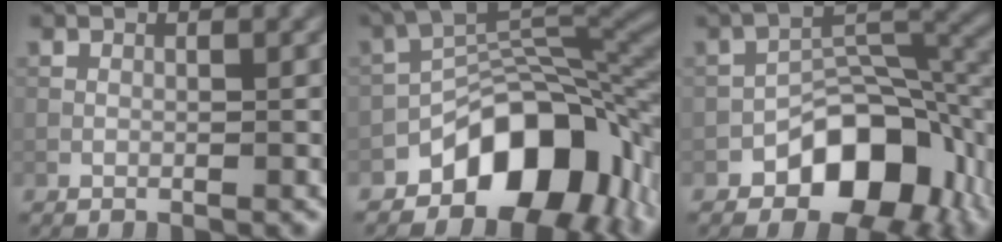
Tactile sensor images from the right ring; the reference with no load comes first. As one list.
[{"total": 10.9, "force": [-5.6, 6.0, 7.1], "torque": [-0.080, 0.012, -0.102]}, {"total": 9.4, "force": [-4.4, 5.6, 6.2], "torque": [-0.066, 0.007, -0.078]}]